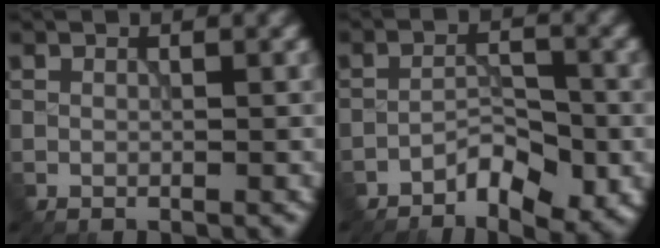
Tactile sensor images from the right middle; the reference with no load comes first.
{"total": 3.5, "force": [-2.1, 1.4, 2.3], "torque": [-0.031, 0.009, -0.038]}